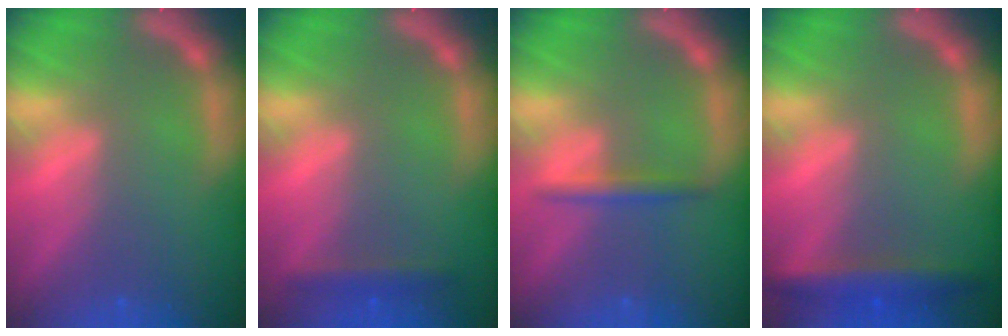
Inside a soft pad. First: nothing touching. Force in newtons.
{"total": 1.9}
{"total": 1.9}
{"total": 4.0}